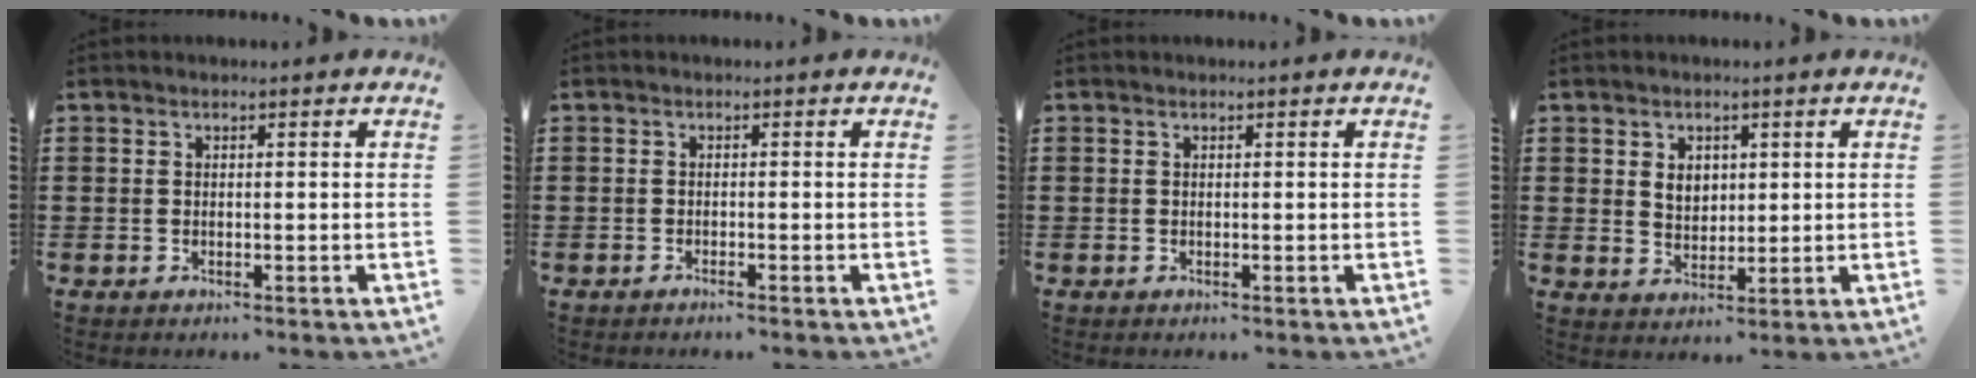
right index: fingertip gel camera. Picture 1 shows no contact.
{"total": 0.7, "force": [-0.7, -0.1, 0.2], "torque": [-0.006, -0.001, -0.014]}
{"total": 0.0}
{"total": 3.2, "force": [1.1, 2.4, 1.8], "torque": [-0.034, 0.007, 0.017]}